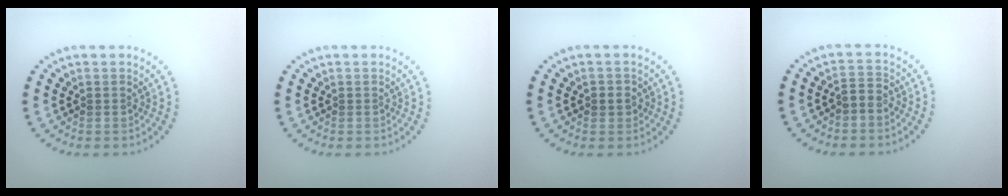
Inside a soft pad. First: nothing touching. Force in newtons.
{"total": 0.0}
{"total": 1.1, "press": 1.1, "slide": 0.3}
{"total": 1.5, "press": 1.2, "slide": 0.9}